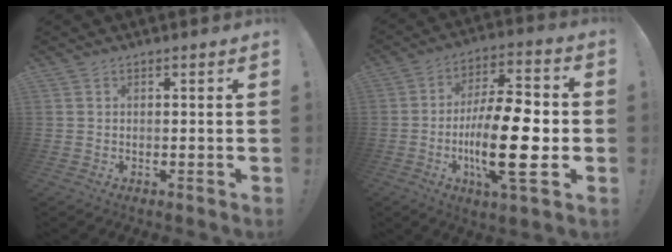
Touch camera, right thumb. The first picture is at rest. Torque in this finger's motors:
{"motor_torque": [2.23, 2.77, 1.36, -1.01, 0.33]}